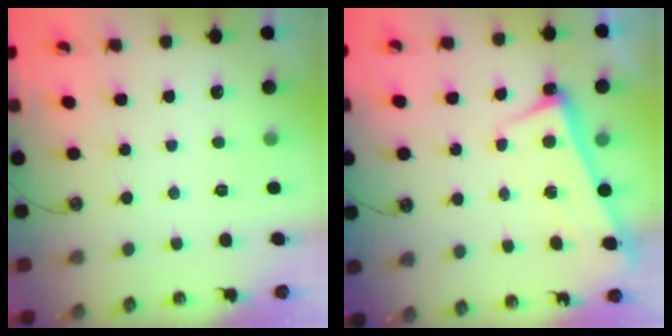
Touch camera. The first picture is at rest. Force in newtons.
{"total": 2.5, "press": 2.4, "slide": 0.7}